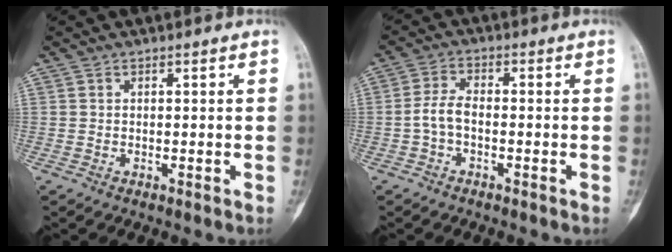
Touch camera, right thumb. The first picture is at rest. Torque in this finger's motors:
{"motor_torque": [-0.32, 0.51, 0.42, -0.44, 0.01]}